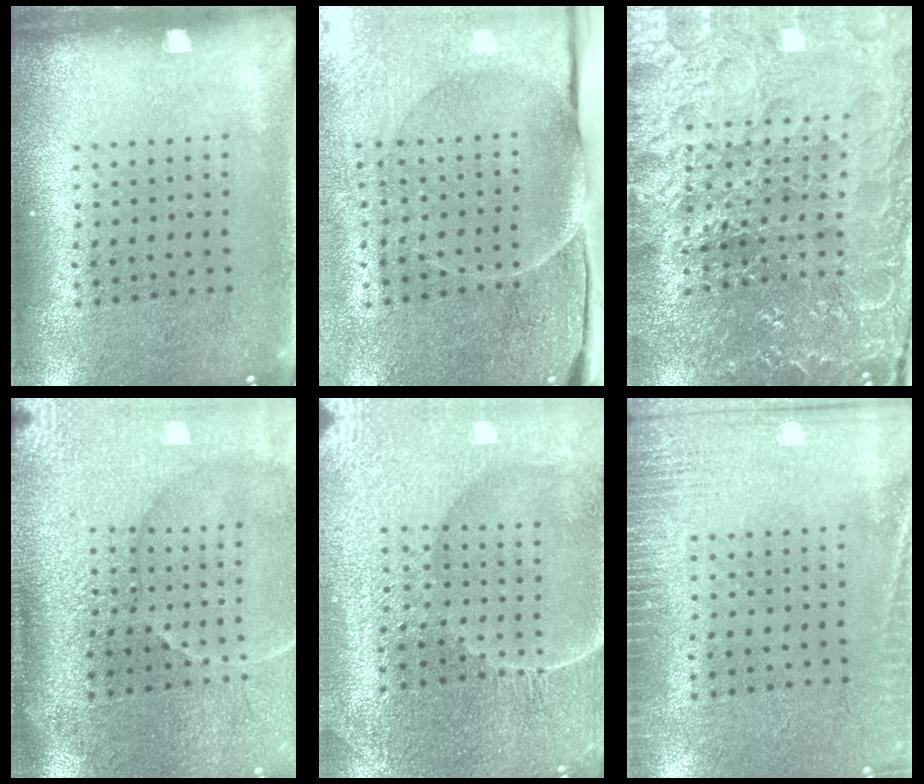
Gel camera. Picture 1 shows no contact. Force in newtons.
{"total": 4.8, "press": 3.9, "slide": 2.8}
{"total": 4.9, "press": 4.7, "slide": 1.4}
{"total": 4.5, "press": 3.9, "slide": 2.3}
{"total": 4.8, "press": 4.5, "slide": 1.7}
{"total": 2.7, "press": 2.7, "slide": 0.5}